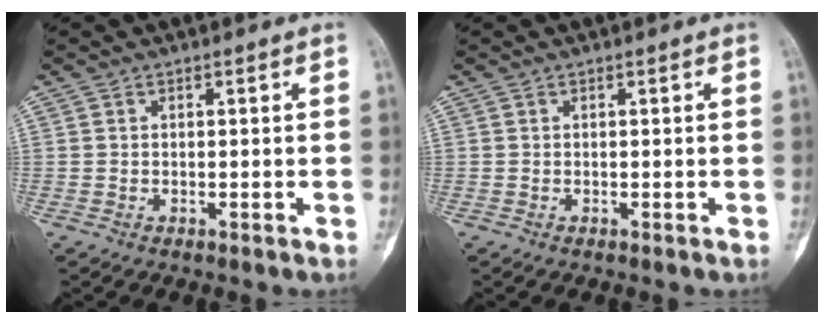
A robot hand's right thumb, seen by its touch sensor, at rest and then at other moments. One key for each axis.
{"total": 0.0}